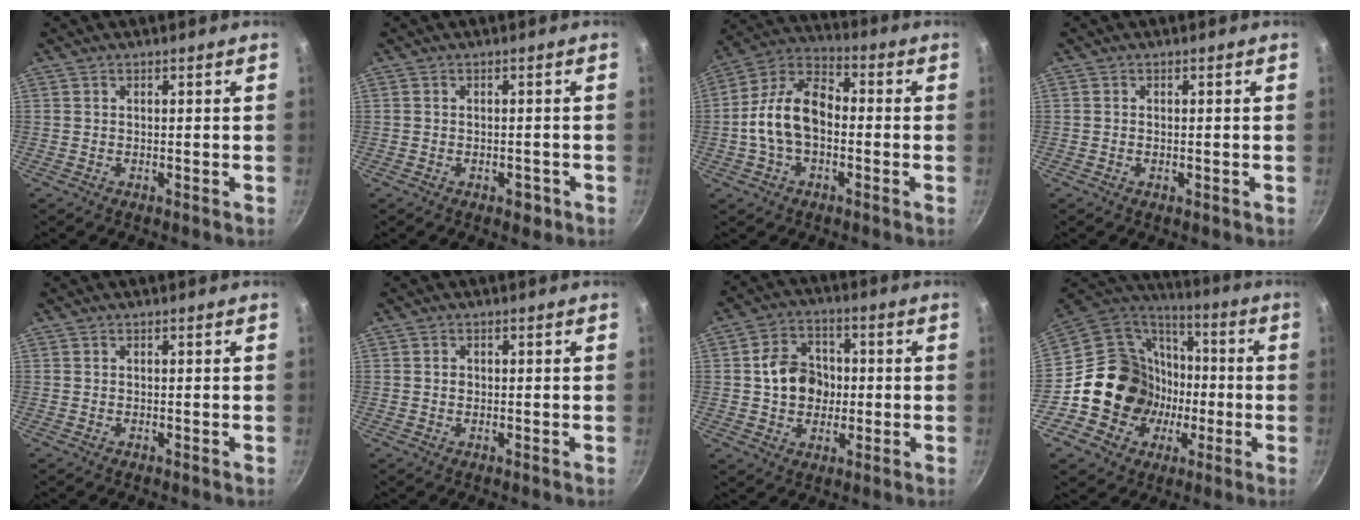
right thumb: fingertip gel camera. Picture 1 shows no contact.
{"total": 2.1, "force": [-1.0, 1.3, 1.3], "torque": [-0.008, 0.014, -0.004]}
{"total": 13.6, "force": [-1.7, 8.6, 10.4], "torque": [-0.165, 0.045, -0.049]}
{"total": 0.5, "force": [-0.1, 0.3, 0.4], "torque": [-0.007, 0.000, -0.002]}
{"total": 0.0}
{"total": 1.2, "force": [0.1, 1.0, 0.6], "torque": [-0.007, 0.005, 0.001]}
{"total": 10.4, "force": [0.1, 8.5, 6.0], "torque": [-0.071, 0.015, -0.005]}
{"total": 20.5, "force": [-2.8, 18.5, 8.4], "torque": [-0.116, 0.043, -0.030]}